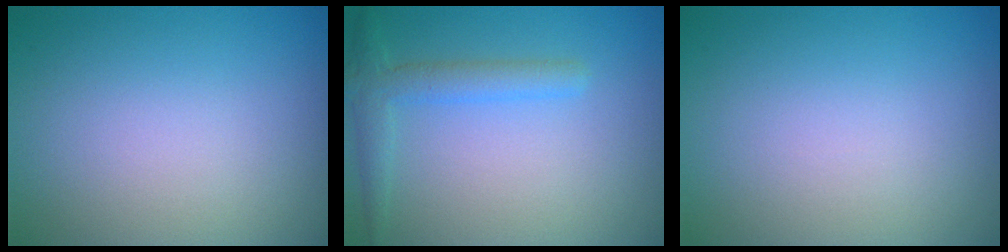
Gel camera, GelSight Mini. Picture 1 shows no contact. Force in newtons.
{"total": 1.7, "press": 1.7, "slide": 0.1}
{"total": 0.0}